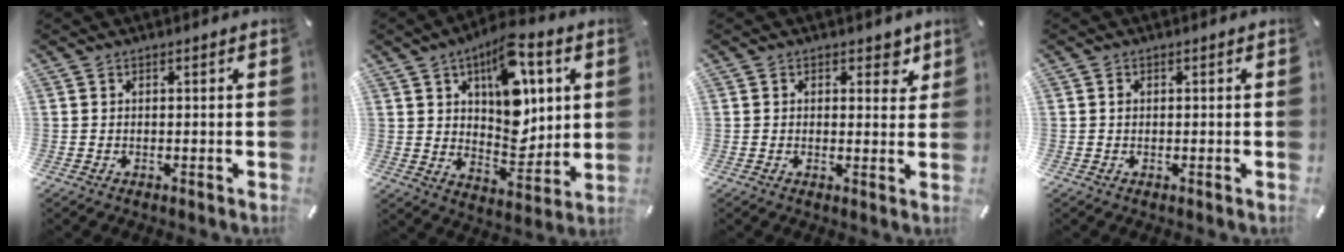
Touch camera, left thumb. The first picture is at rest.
{"total": 15.9, "force": [6.3, 9.4, 11.1], "torque": [-0.140, -0.030, 0.110]}
{"total": 4.1, "force": [2.0, 2.7, 2.3], "torque": [-0.011, -0.006, 0.026]}
{"total": 0.8, "force": [0.1, 0.6, 0.4], "torque": [-0.009, 0.002, 0.000]}